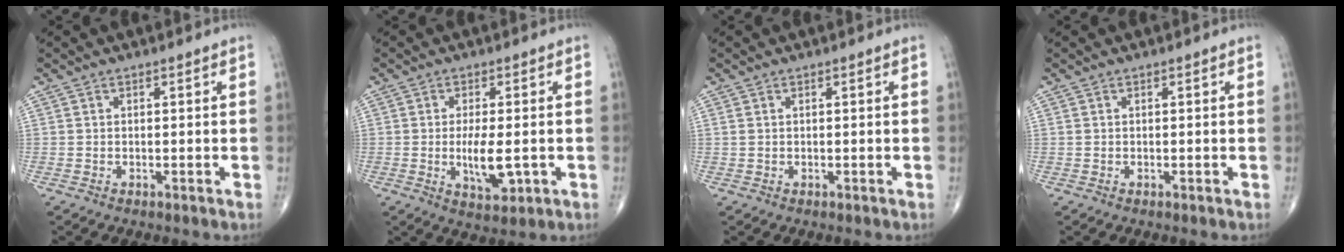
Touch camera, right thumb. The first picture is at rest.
{"total": 6.7, "force": [-1.0, 2.6, 6.2], "torque": [-0.105, -0.013, -0.012]}
{"total": 0.7, "force": [0.3, 0.4, 0.5], "torque": [-0.014, 0.010, 0.009]}
{"total": 0.0}